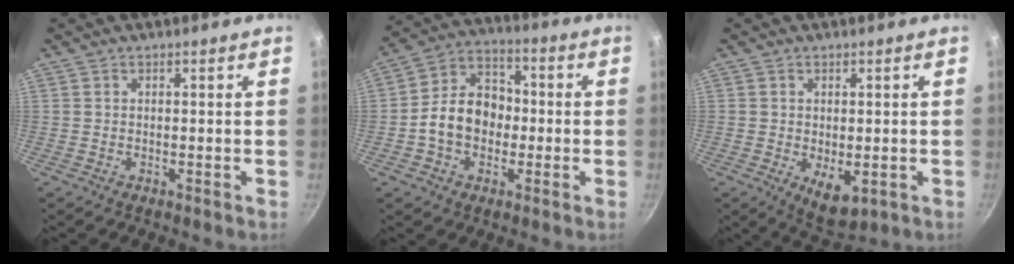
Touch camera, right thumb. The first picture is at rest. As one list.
[{"total": 12.0, "force": [-1.6, 9.2, 7.5], "torque": [-0.090, 0.036, -0.042]}, {"total": 5.9, "force": [-1.0, 3.5, 4.7], "torque": [-0.059, -0.013, -0.004]}]